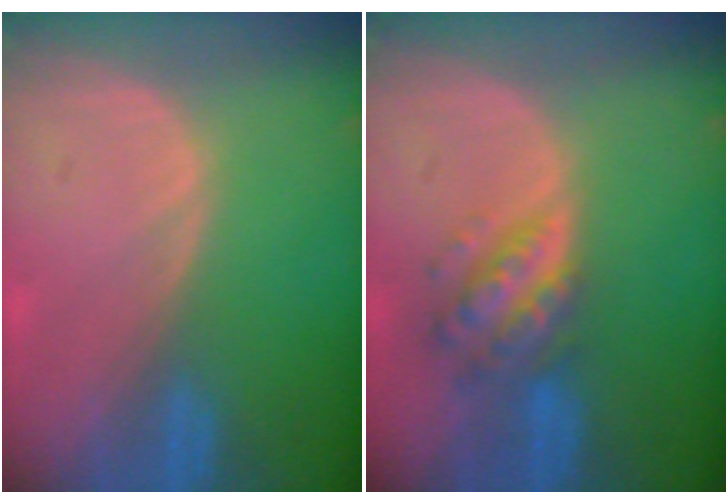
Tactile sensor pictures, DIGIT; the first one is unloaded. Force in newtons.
{"total": 6.3, "press": 5.6, "slide": 2.8}